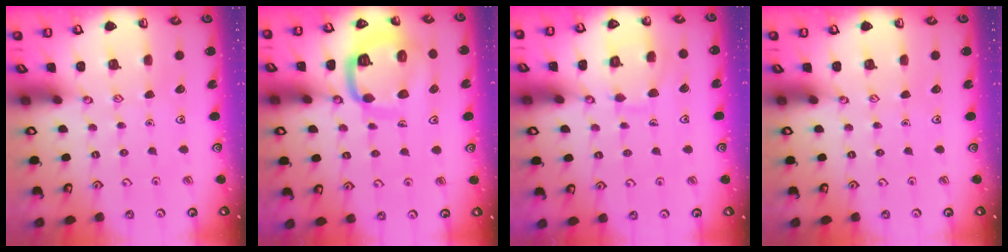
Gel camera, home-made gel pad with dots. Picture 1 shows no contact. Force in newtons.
{"total": 13.8, "press": 13.8, "slide": 1.5}
{"total": 8.3, "press": 8.3, "slide": 0.8}
{"total": 0.0}